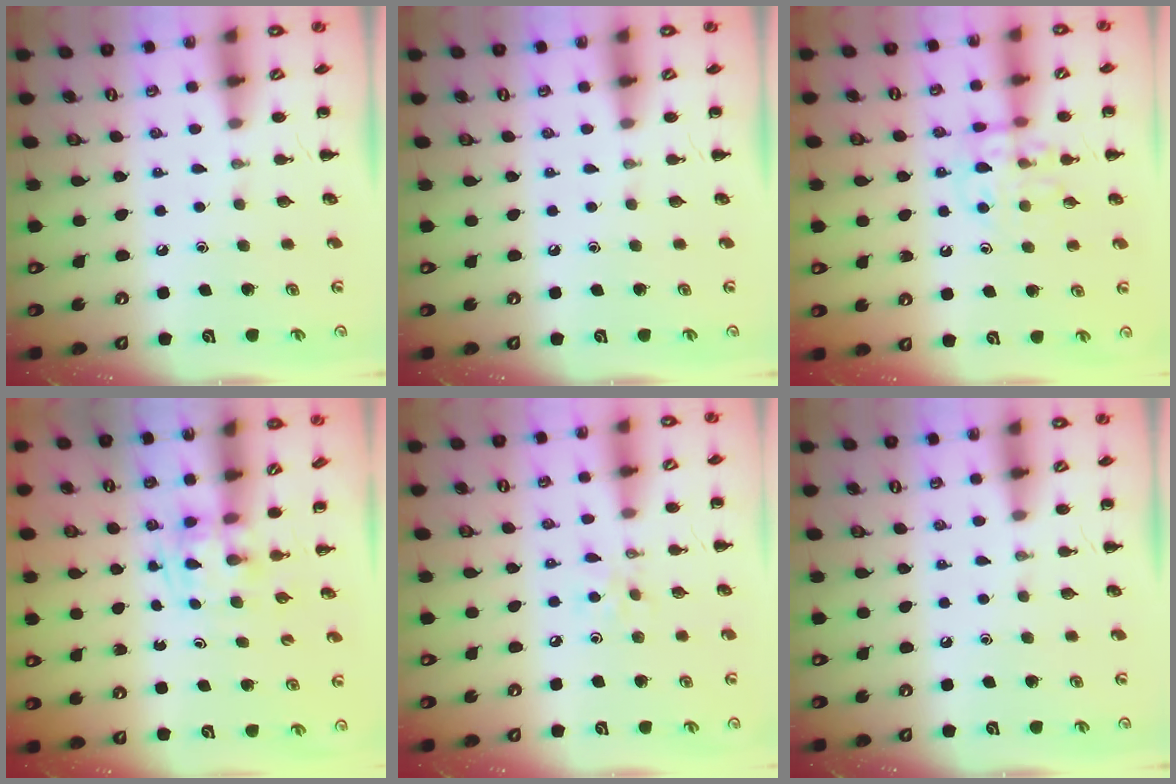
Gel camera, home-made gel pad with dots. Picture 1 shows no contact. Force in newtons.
{"total": 0.0}
{"total": 12.1, "press": 12.0, "slide": 1.4}
{"total": 1.2, "press": 1.0, "slide": 0.7}
{"total": 3.0, "press": 2.9, "slide": 0.9}
{"total": 0.0}